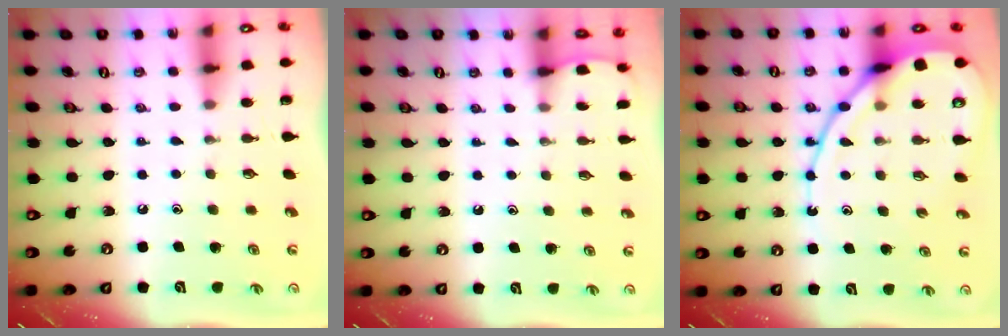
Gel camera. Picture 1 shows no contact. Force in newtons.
{"total": 2.2, "press": 2.2, "slide": 0.2}
{"total": 14.1, "press": 14.0, "slide": 1.3}